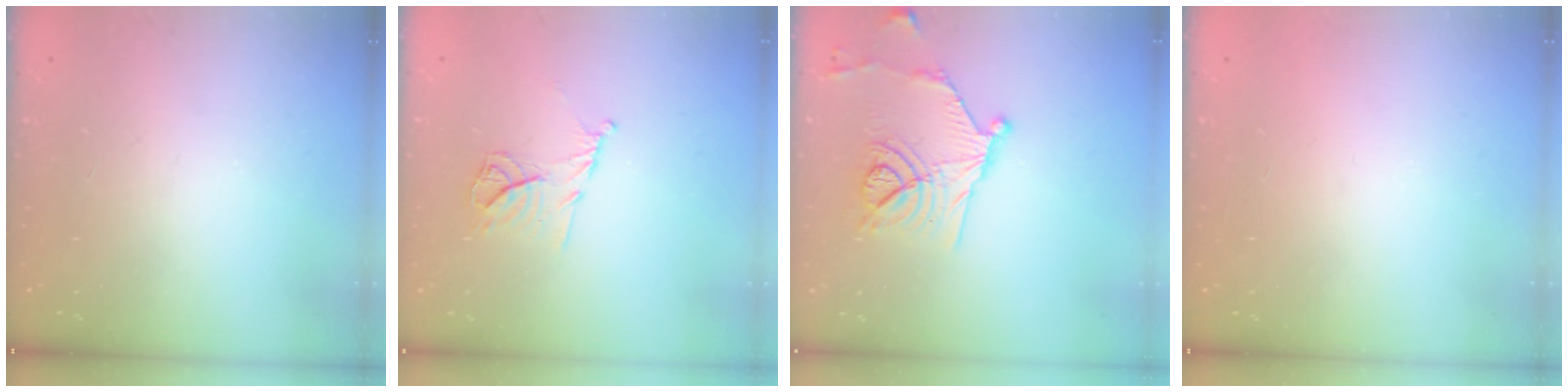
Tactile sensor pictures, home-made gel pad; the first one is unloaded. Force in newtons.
{"total": 9.8, "press": 9.8, "slide": 0.6}
{"total": 14.8, "press": 14.6, "slide": 2.2}
{"total": 1.6, "press": 1.6, "slide": 0.1}